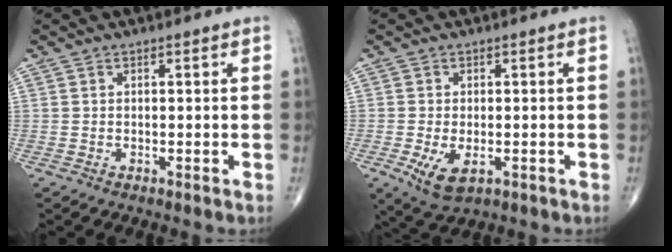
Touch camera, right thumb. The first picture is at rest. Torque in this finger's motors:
{"motor_torque": [-0.14, 0.28, 0.58, -0.01, 0.03]}